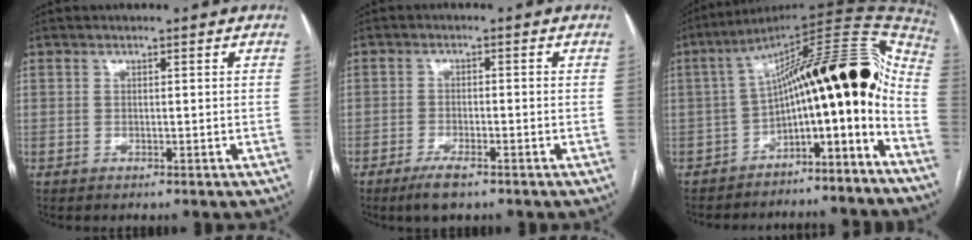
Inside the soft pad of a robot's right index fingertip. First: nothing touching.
{"total": 4.1, "force": [-2.8, 0.9, 2.8], "torque": [-0.058, -0.005, -0.049]}
{"total": 21.5, "force": [-7.1, 5.6, 19.5], "torque": [-0.246, 0.079, -0.100]}